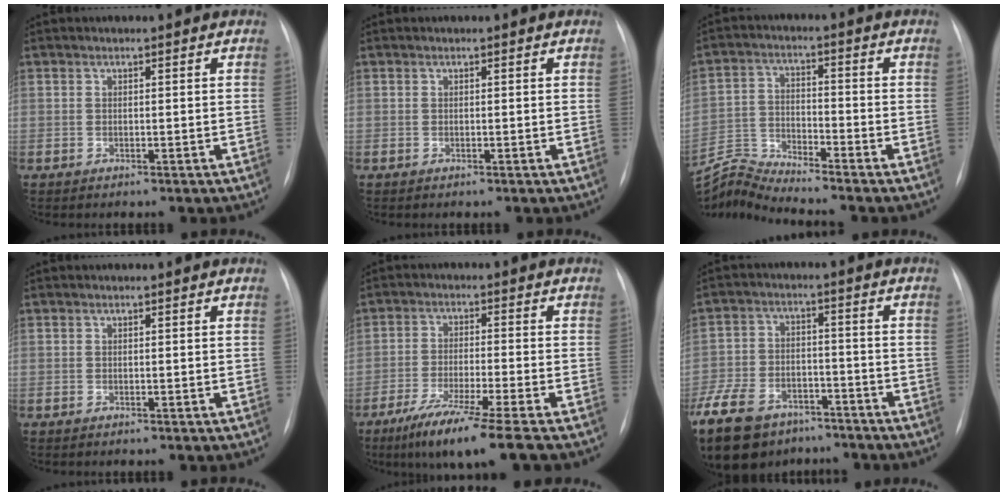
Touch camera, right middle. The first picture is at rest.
{"total": 0.0}
{"total": 7.9, "force": [-7.4, -2.5, -0.5], "torque": [-0.011, 0.005, -0.146]}
{"total": 0.0}
{"total": 10.7, "force": [-7.5, -1.1, 7.6], "torque": [-0.133, -0.038, -0.128]}
{"total": 20.2, "force": [-13.8, 11.5, 9.3], "torque": [-0.270, -0.021, -0.221]}